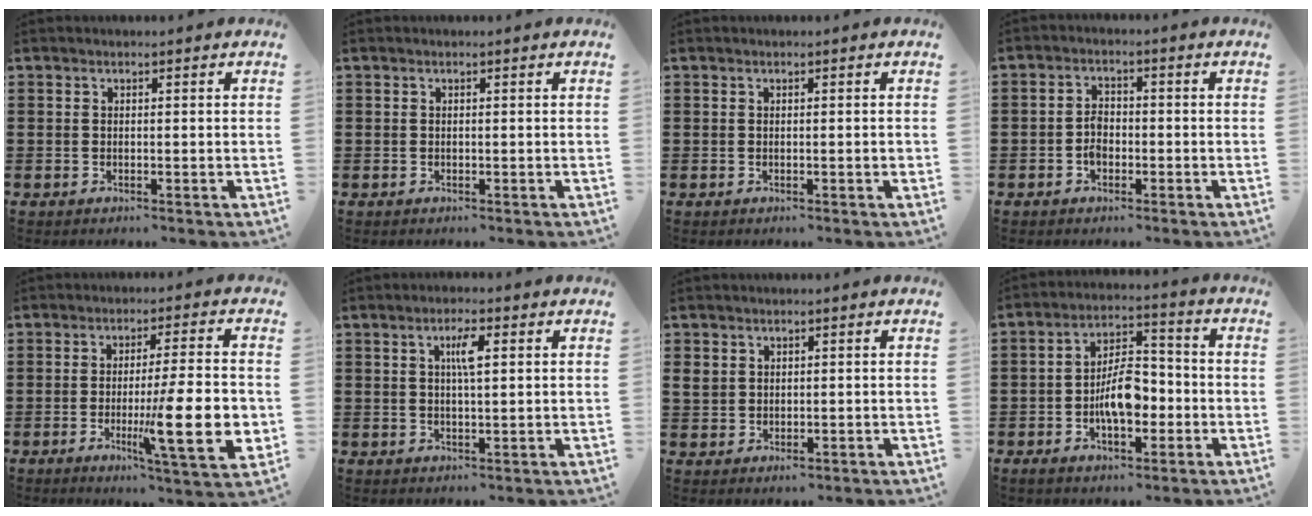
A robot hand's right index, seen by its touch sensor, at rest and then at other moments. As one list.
[{"total": 0.0}, {"total": 0.7, "force": [-0.1, 0.1, 0.7], "torque": [-0.012, -0.001, -0.002]}, {"total": 2.8, "force": [-1.1, 1.7, 2.0], "torque": [-0.045, 0.000, -0.023]}, {"total": 14.0, "force": [-2.7, 2.4, 13.6], "torque": [-0.208, -0.018, -0.042]}, {"total": 3.6, "force": [1.0, 0.8, 3.4], "torque": [-0.061, 0.006, 0.011]}, {"total": 1.9, "force": [0.7, 1.6, 0.7], "torque": [-0.020, 0.006, 0.013]}, {"total": 8.4, "force": [-2.2, 4.2, 6.9], "torque": [-0.116, 0.006, -0.046]}]